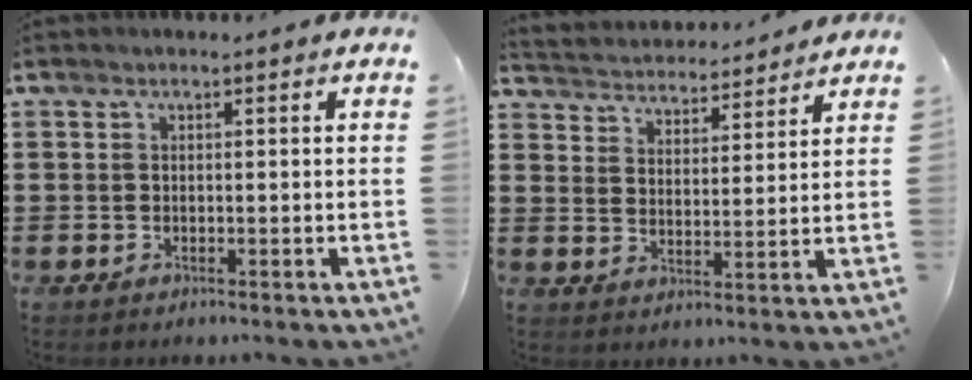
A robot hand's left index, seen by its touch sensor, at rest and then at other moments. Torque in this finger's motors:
{"motor_torque": [2.14, 0.00, 0.15, 0.04]}